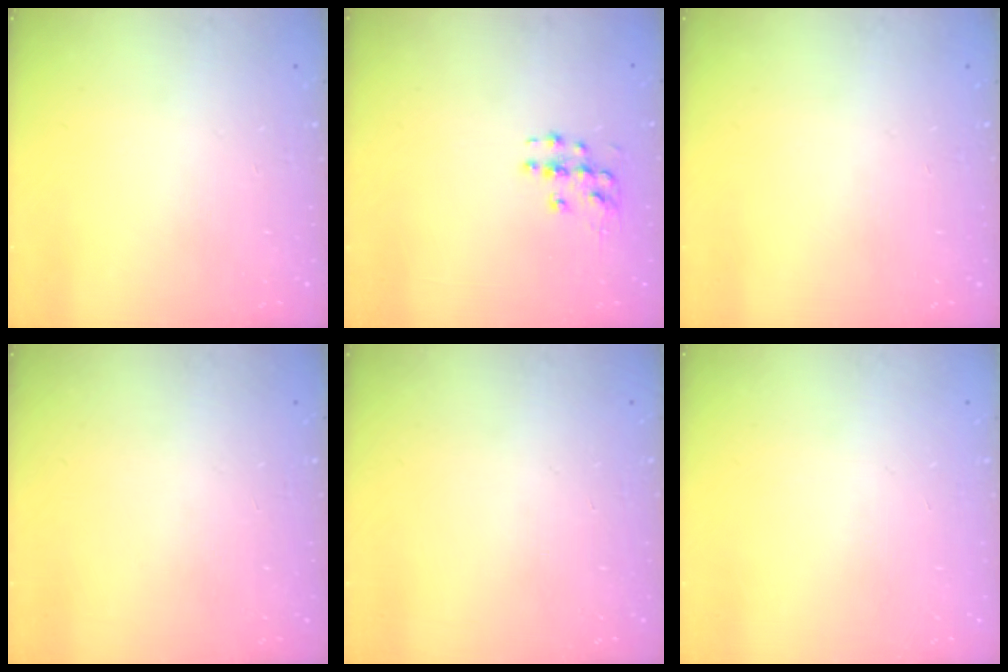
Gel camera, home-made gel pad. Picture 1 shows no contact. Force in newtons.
{"total": 6.1, "press": 6.1, "slide": 0.4}
{"total": 0.0}
{"total": 0.0}
{"total": 0.0}
{"total": 0.0}